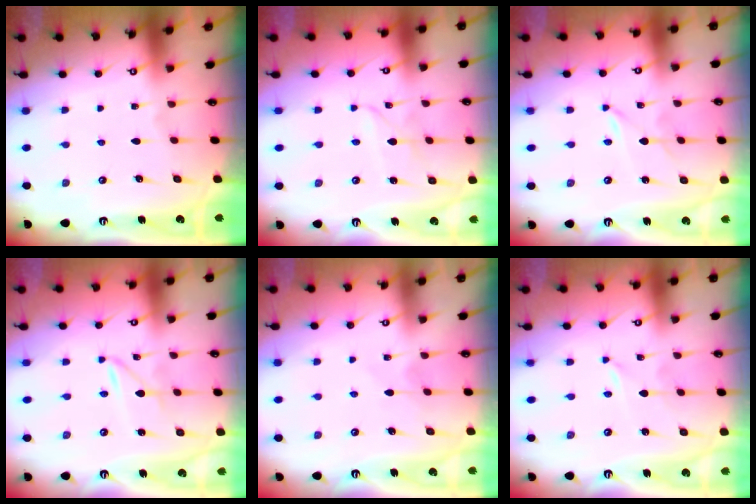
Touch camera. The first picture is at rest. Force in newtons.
{"total": 2.4, "press": 2.4, "slide": 0.3}
{"total": 0.9, "press": 0.8, "slide": 0.1}
{"total": 1.9, "press": 1.9, "slide": 0.2}
{"total": 4.2, "press": 4.2, "slide": 0.4}
{"total": 0.0}